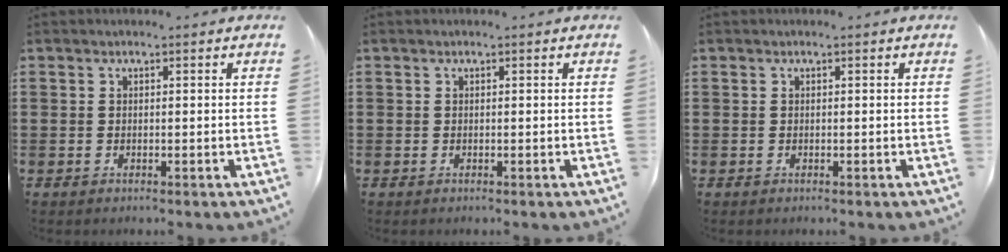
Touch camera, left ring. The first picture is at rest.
{"total": 0.0}
{"total": 0.0}